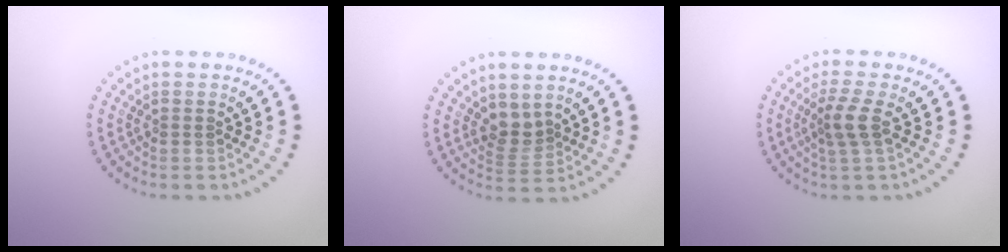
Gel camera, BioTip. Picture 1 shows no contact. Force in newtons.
{"total": 2.2, "press": 1.7, "slide": 1.4}
{"total": 2.5, "press": 2.0, "slide": 1.6}